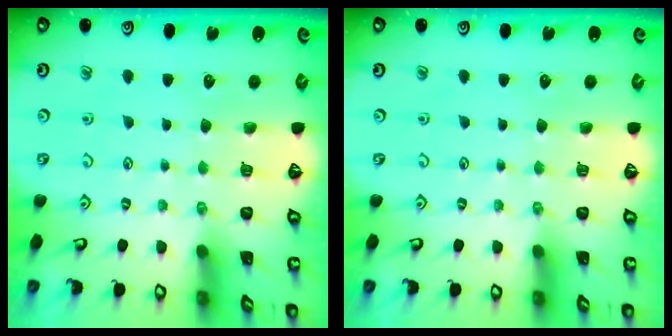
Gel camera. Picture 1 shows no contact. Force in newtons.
{"total": 0.0}